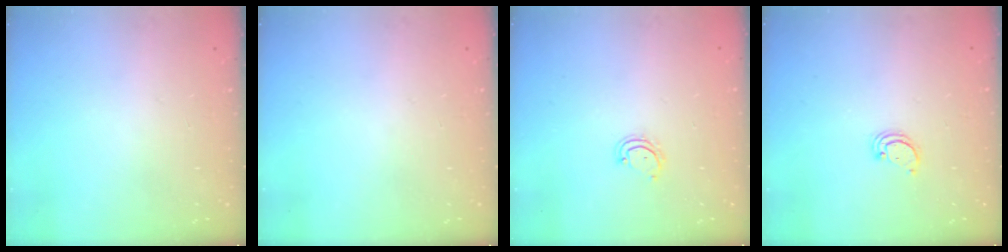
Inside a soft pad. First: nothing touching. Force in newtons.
{"total": 0.0}
{"total": 4.0, "press": 4.0, "slide": 0.3}
{"total": 2.1, "press": 2.1, "slide": 0.2}